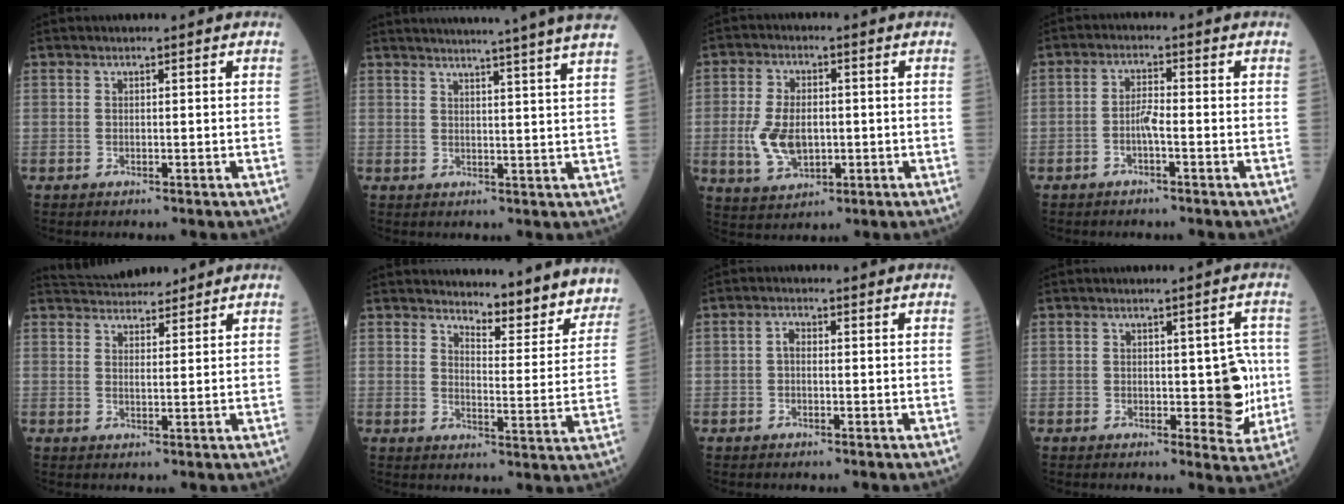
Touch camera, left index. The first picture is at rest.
{"total": 17.3, "force": [15.7, -2.5, 6.8], "torque": [-0.110, -0.045, 0.190]}
{"total": 7.7, "force": [-0.8, 4.6, 6.1], "torque": [-0.139, 0.001, -0.003]}
{"total": 2.6, "force": [-1.1, 0.3, 2.3], "torque": [-0.047, 0.002, -0.021]}
{"total": 7.3, "force": [6.9, 1.5, 1.9], "torque": [-0.034, 0.020, 0.111]}
{"total": 13.6, "force": [13.1, 2.9, 2.4], "torque": [-0.006, -0.041, 0.143]}
{"total": 1.3, "force": [-0.1, 1.0, 0.9], "torque": [-0.012, 0.005, -0.002]}
{"total": 6.1, "force": [-0.4, 2.9, 5.3], "torque": [-0.057, 0.007, 0.005]}